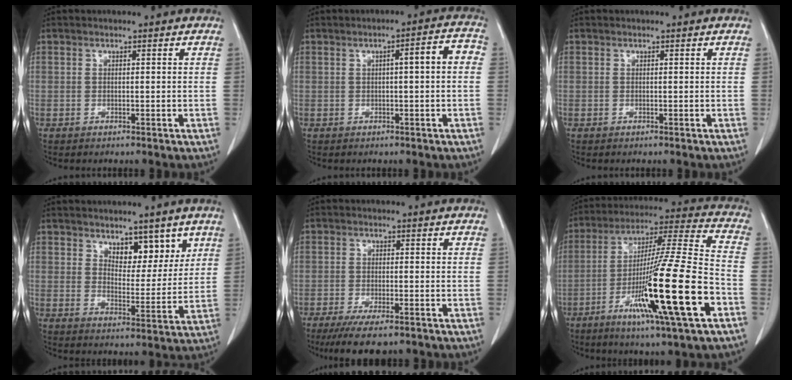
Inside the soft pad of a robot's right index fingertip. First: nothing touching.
{"total": 4.6, "force": [0.2, 0.6, 4.5], "torque": [-0.060, 0.018, 0.000]}
{"total": 0.0}
{"total": 6.7, "force": [4.3, 3.3, 4.0], "torque": [-0.045, -0.006, 0.070]}
{"total": 8.5, "force": [-6.4, 1.8, 5.3], "torque": [-0.080, -0.016, -0.098]}
{"total": 22.6, "force": [-8.5, 0.0, 21.0], "torque": [-0.354, -0.030, -0.151]}